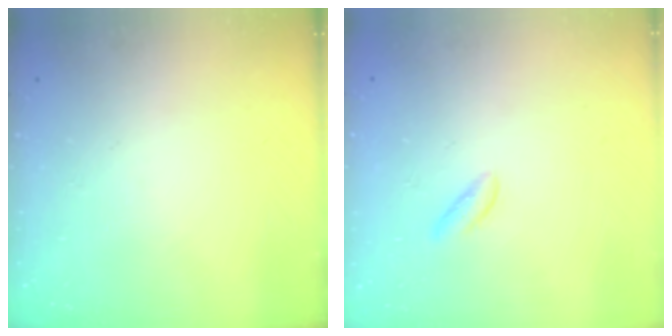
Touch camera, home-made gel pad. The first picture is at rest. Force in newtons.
{"total": 1.6, "press": 1.6, "slide": 0.4}